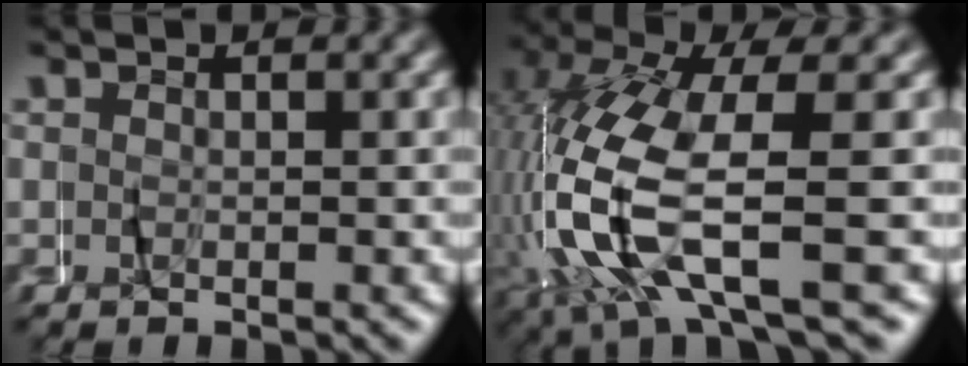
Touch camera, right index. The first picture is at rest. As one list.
[{"total": 8.8, "force": [-1.9, 3.7, 7.7], "torque": [-0.204, -0.023, -0.016]}]